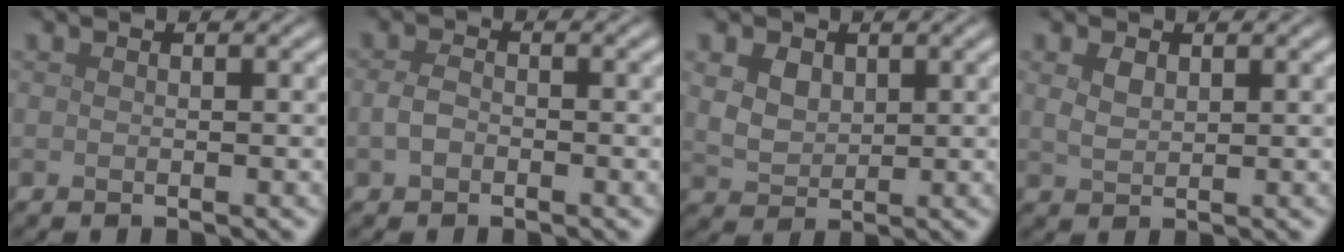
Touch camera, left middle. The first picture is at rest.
{"total": 1.4, "force": [-0.4, 0.9, 0.9], "torque": [-0.022, 0.001, -0.012]}
{"total": 3.7, "force": [1.6, 2.6, 2.0], "torque": [-0.050, 0.009, 0.026]}
{"total": 1.6, "force": [0.8, 0.9, 1.0], "torque": [-0.023, -0.001, 0.020]}